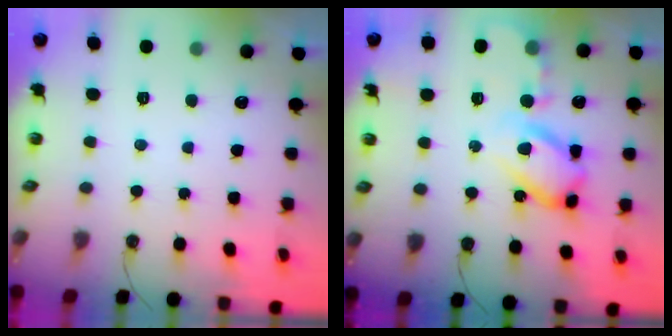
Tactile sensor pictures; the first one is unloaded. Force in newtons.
{"total": 14.9, "press": 14.8, "slide": 1.4}